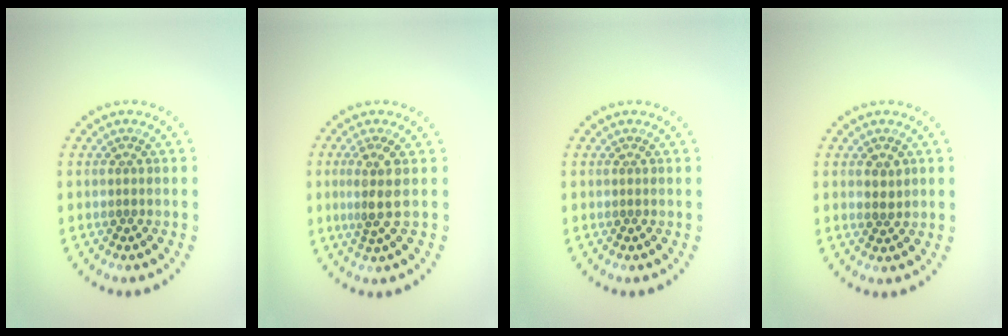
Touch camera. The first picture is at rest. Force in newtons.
{"total": 2.6, "press": 2.0, "slide": 1.7}
{"total": 0.0}
{"total": 0.8, "press": 0.8, "slide": 0.2}